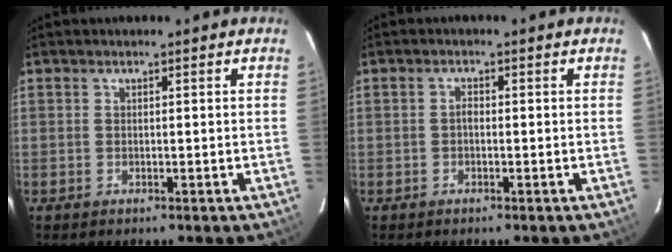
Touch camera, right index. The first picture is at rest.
{"total": 0.9, "force": [-0.3, 0.6, 0.7], "torque": [-0.012, 0.006, -0.007]}